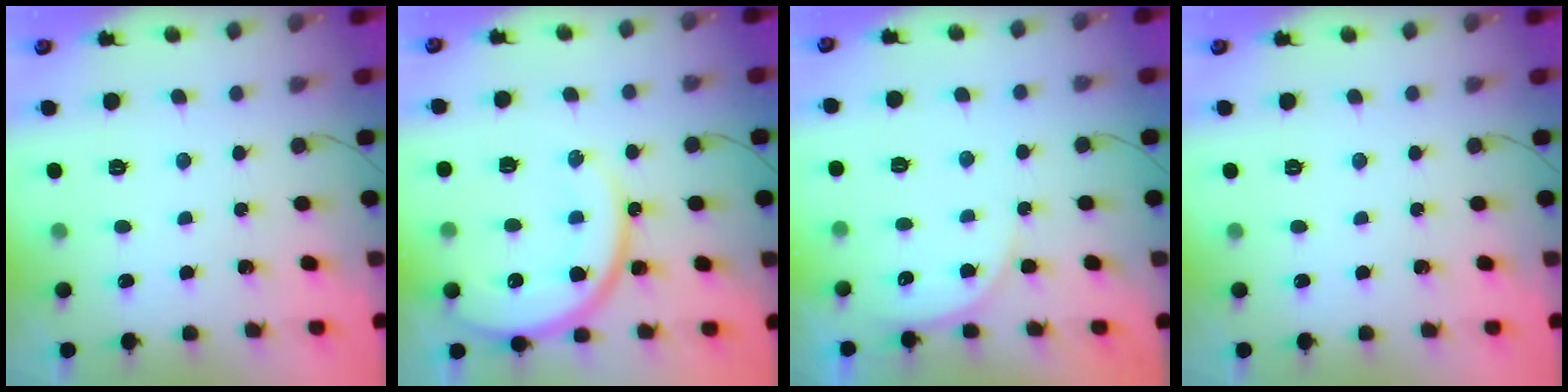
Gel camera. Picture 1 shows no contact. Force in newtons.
{"total": 15.4, "press": 15.3, "slide": 1.6}
{"total": 5.1, "press": 5.1, "slide": 0.4}
{"total": 0.0}